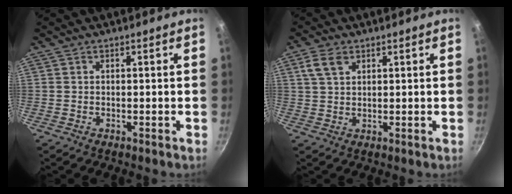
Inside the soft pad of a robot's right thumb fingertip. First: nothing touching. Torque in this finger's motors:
{"motor_torque": [0.61, 3.03, 0.90, 0.01, 0.52]}